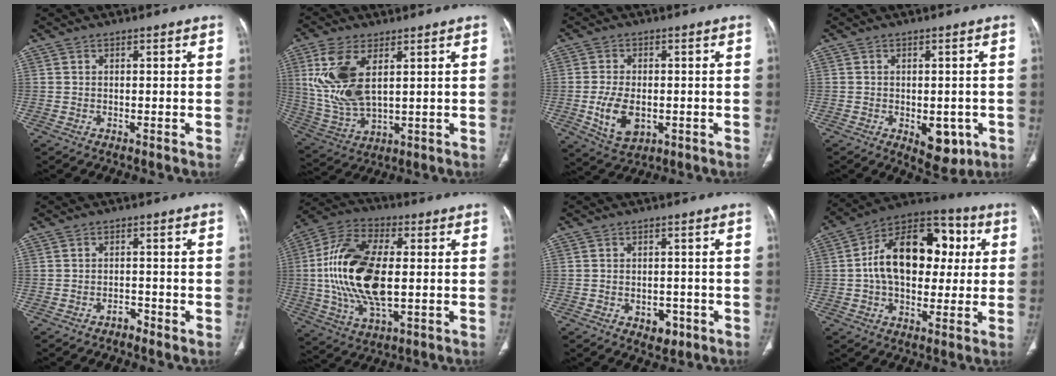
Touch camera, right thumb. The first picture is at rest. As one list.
[{"total": 13.2, "force": [3.9, 6.6, 10.8], "torque": [-0.239, -0.014, 0.090]}, {"total": 8.3, "force": [-1.6, 5.1, 6.3], "torque": [-0.111, -0.003, -0.018]}, {"total": 6.8, "force": [-2.1, 3.9, 5.2], "torque": [-0.041, -0.003, -0.015]}, {"total": 1.7, "force": [-1.4, 0.9, 0.5], "torque": [-0.007, 0.009, -0.023]}, {"total": 20.0, "force": [0.2, 10.0, 17.3], "torque": [-0.354, 0.006, 0.004]}, {"total": 4.1, "force": [-1.8, 2.9, 2.3], "torque": [-0.016, 0.009, -0.017]}, {"total": 20.2, "force": [2.3, 13.0, 15.3], "torque": [-0.212, 0.029, 0.029]}]